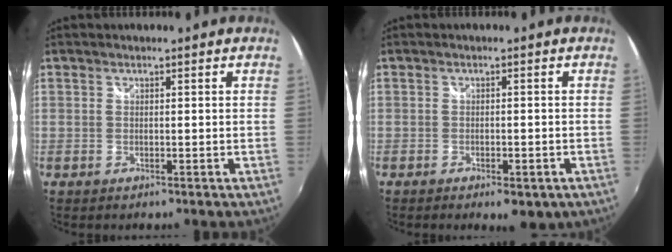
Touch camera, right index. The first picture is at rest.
{"total": 5.1, "force": [-3.2, 2.0, 3.5], "torque": [-0.064, -0.016, -0.040]}